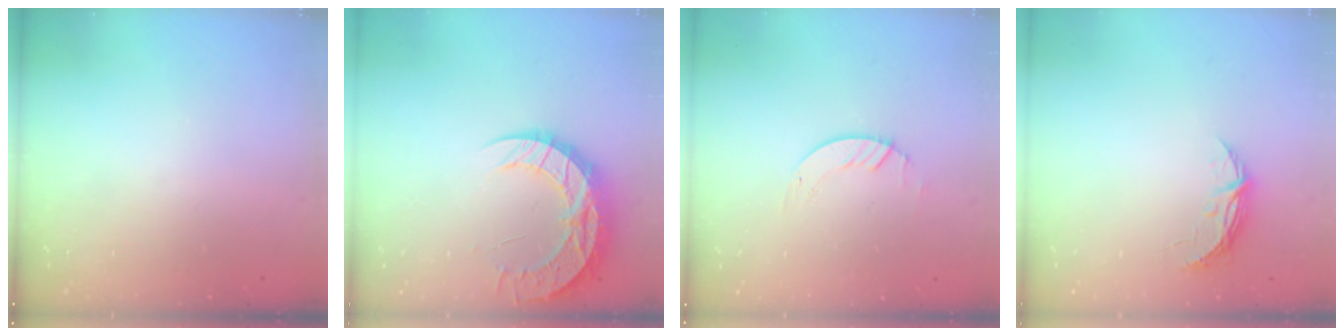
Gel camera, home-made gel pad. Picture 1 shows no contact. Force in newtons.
{"total": 13.4, "press": 13.4, "slide": 1.0}
{"total": 1.4, "press": 1.4, "slide": 0.2}
{"total": 4.6, "press": 4.6, "slide": 0.4}